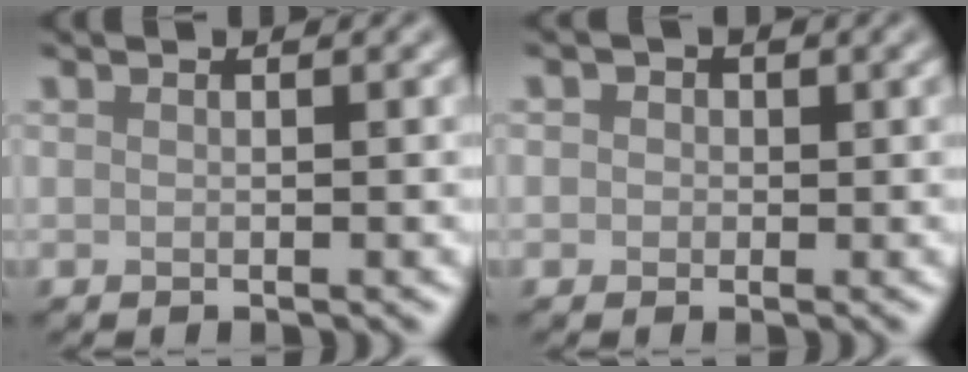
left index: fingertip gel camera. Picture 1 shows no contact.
{"total": 1.9, "force": [0.6, 1.7, 0.8], "torque": [0.005, 0.012, -0.008]}